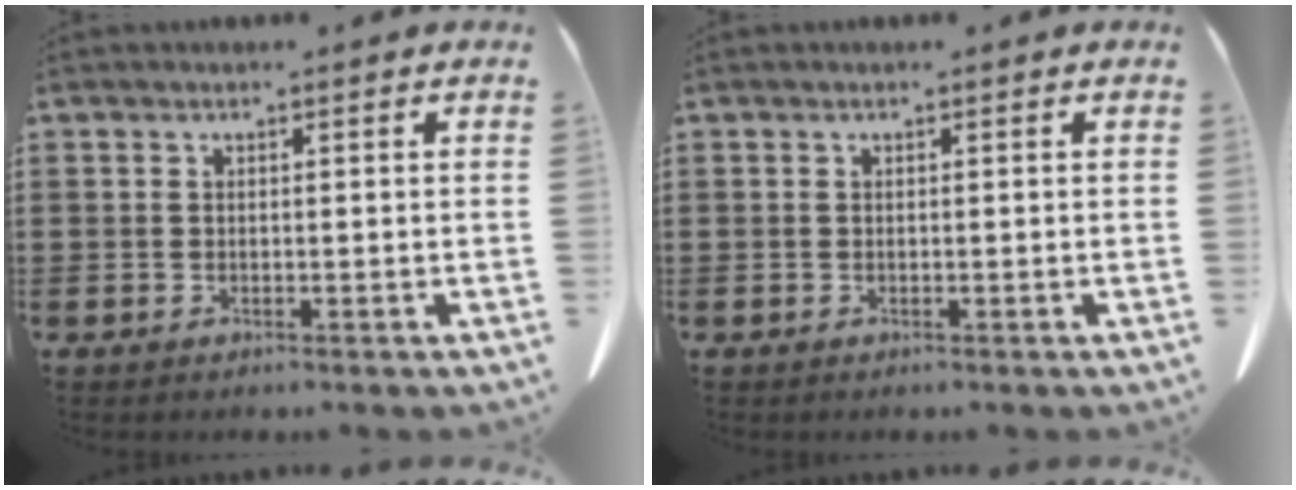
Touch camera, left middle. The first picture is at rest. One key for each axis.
{"total": 0.0}